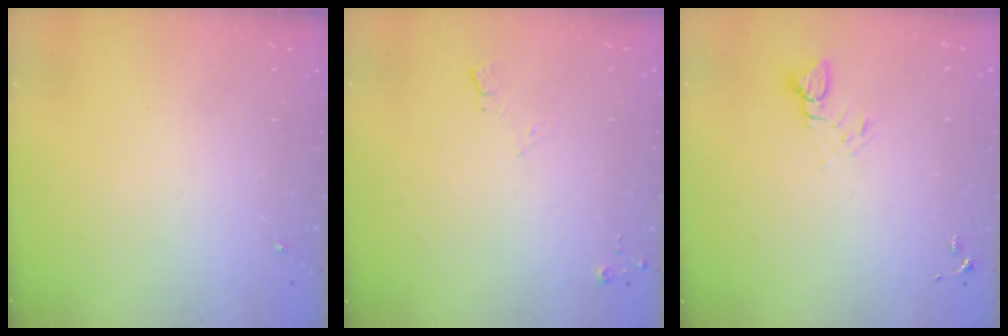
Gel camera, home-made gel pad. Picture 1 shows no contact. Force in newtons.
{"total": 5.7, "press": 5.6, "slide": 0.7}
{"total": 3.8, "press": 3.8, "slide": 0.2}